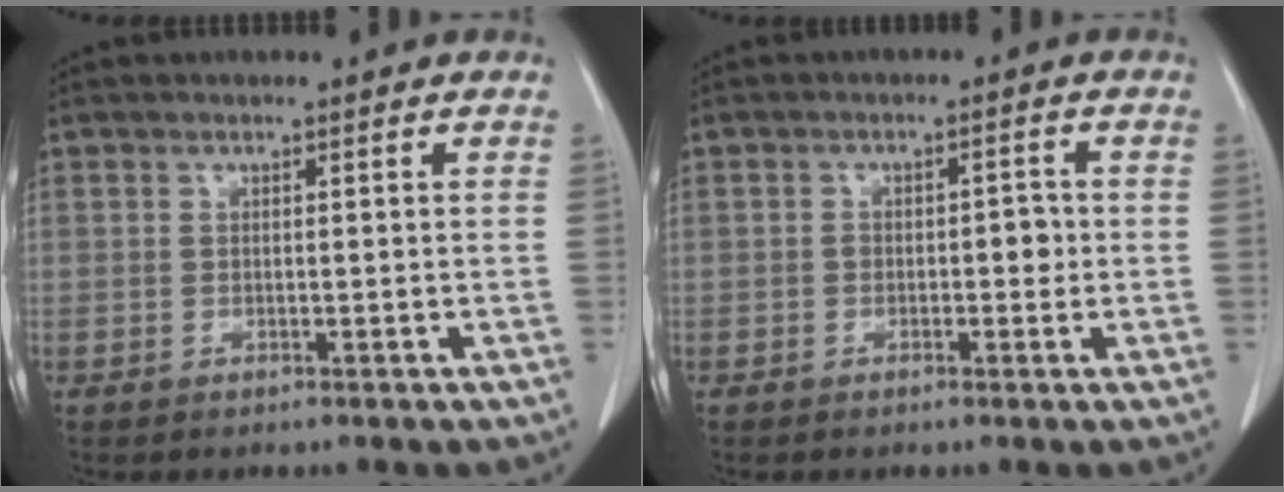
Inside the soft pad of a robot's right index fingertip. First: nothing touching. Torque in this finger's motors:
{"motor_torque": [0.41, -0.08, 0.00, 0.02]}